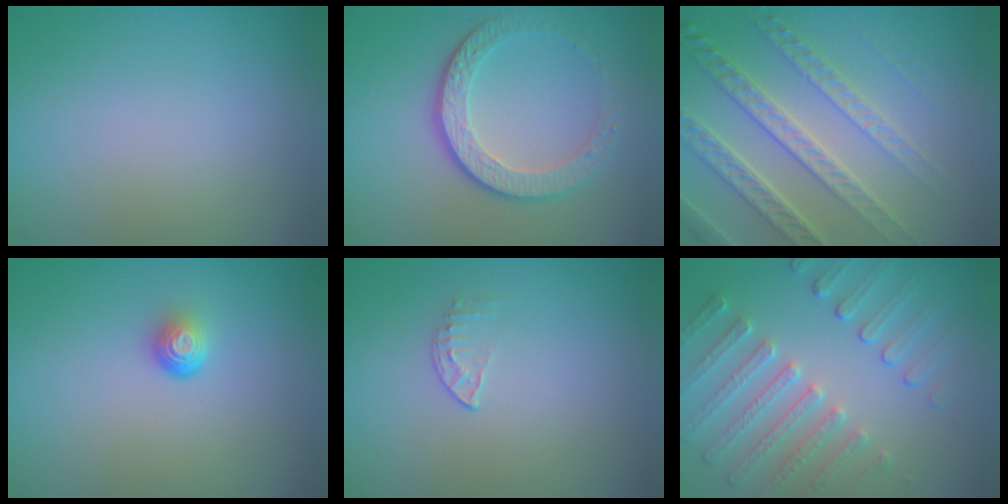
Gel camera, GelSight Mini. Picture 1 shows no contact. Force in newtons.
{"total": 4.4, "press": 3.2, "slide": 2.9}
{"total": 6.7, "press": 4.8, "slide": 4.6}
{"total": 1.7, "press": 1.0, "slide": 1.4}
{"total": 0.8, "press": 0.6, "slide": 0.6}
{"total": 5.1, "press": 3.8, "slide": 3.3}